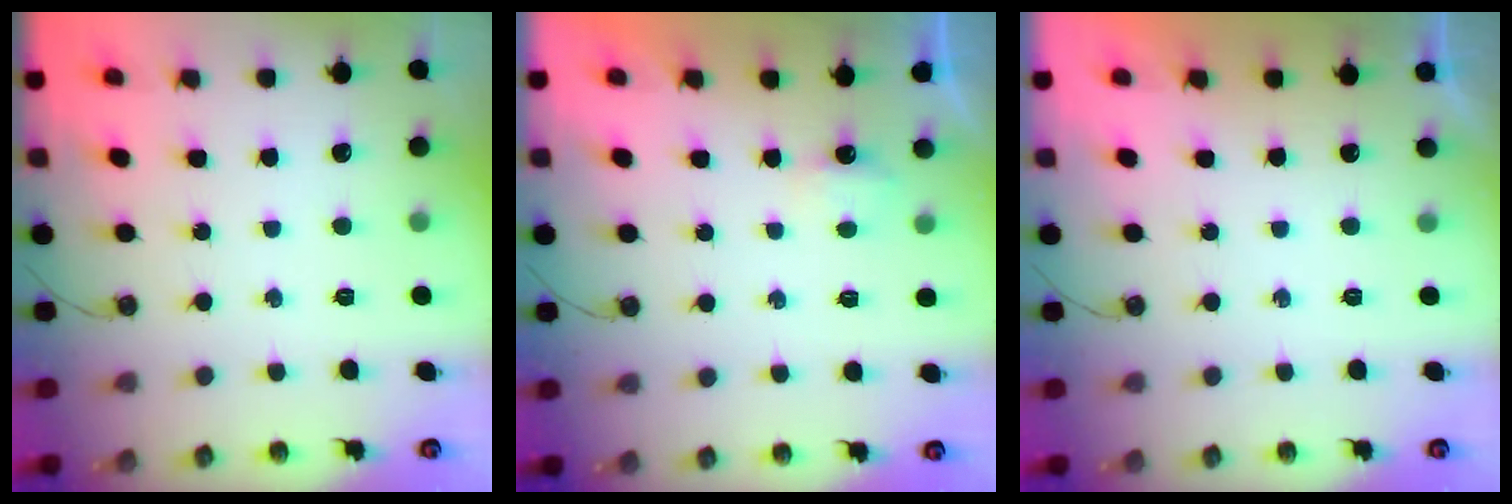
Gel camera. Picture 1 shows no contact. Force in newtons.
{"total": 3.0, "press": 2.9, "slide": 0.5}
{"total": 0.0}